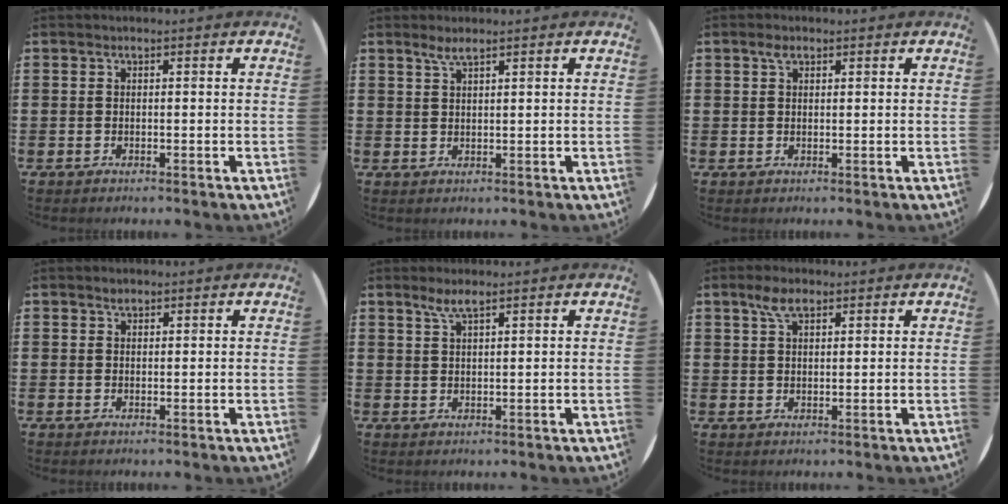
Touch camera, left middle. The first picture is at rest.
{"total": 2.0, "force": [1.6, 0.1, 1.2], "torque": [-0.025, 0.003, 0.027]}
{"total": 1.4, "force": [0.8, 0.7, 0.8], "torque": [-0.009, 0.003, 0.012]}
{"total": 0.9, "force": [0.8, 0.3, 0.2], "torque": [0.003, -0.001, 0.012]}
{"total": 2.8, "force": [2.0, 0.3, 1.9], "torque": [-0.040, 0.005, 0.036]}
{"total": 3.5, "force": [2.4, 1.5, 2.2], "torque": [-0.039, 0.005, 0.040]}